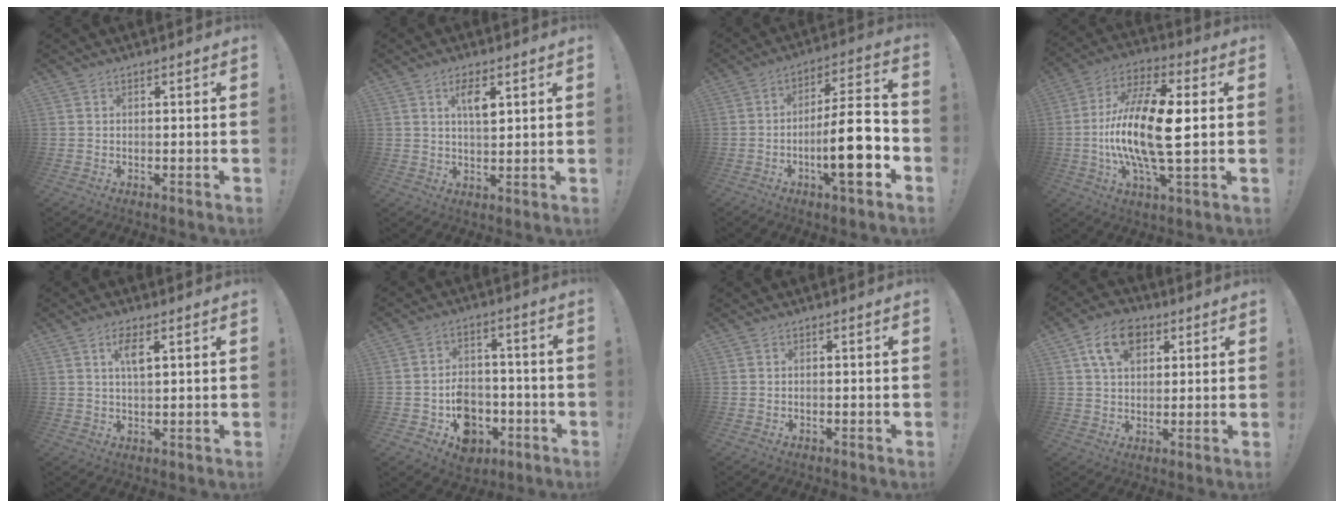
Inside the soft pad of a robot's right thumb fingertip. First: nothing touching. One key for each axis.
{"total": 5.5, "fx": 2.3, "fy": 2.2, "fz": 4.5, "tx": -0.069, "ty": -0.006, "tz": 0.034}
{"total": 17.1, "fx": -5.4, "fy": 4.1, "fz": 15.8, "tx": -0.249, "ty": 0.021, "tz": -0.089}
{"total": 19.3, "fx": -1.5, "fy": 5.9, "fz": 18.3, "tx": -0.371, "ty": 0.002, "tz": -0.029}
{"total": 4.9, "fx": 2.0, "fy": 1.7, "fz": 4.1, "tx": -0.077, "ty": 0.001, "tz": 0.032}
{"total": 10.3, "fx": -4.2, "fy": 8.2, "fz": 4.7, "tx": -0.059, "ty": 0.036, "tz": -0.062}
{"total": 0.0}
{"total": 10.7, "fx": 4.8, "fy": 7.2, "fz": 6.3, "tx": -0.095, "ty": -0.003, "tz": 0.091}